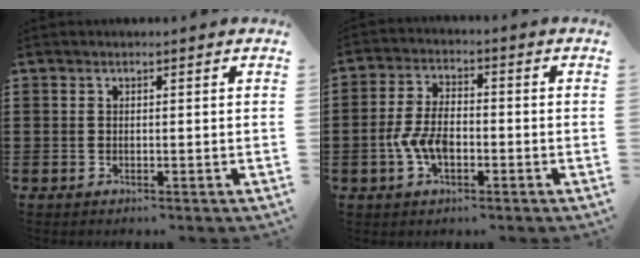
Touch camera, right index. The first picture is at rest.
{"total": 5.9, "force": [-1.7, 3.2, 4.7], "torque": [-0.117, -0.002, -0.038]}